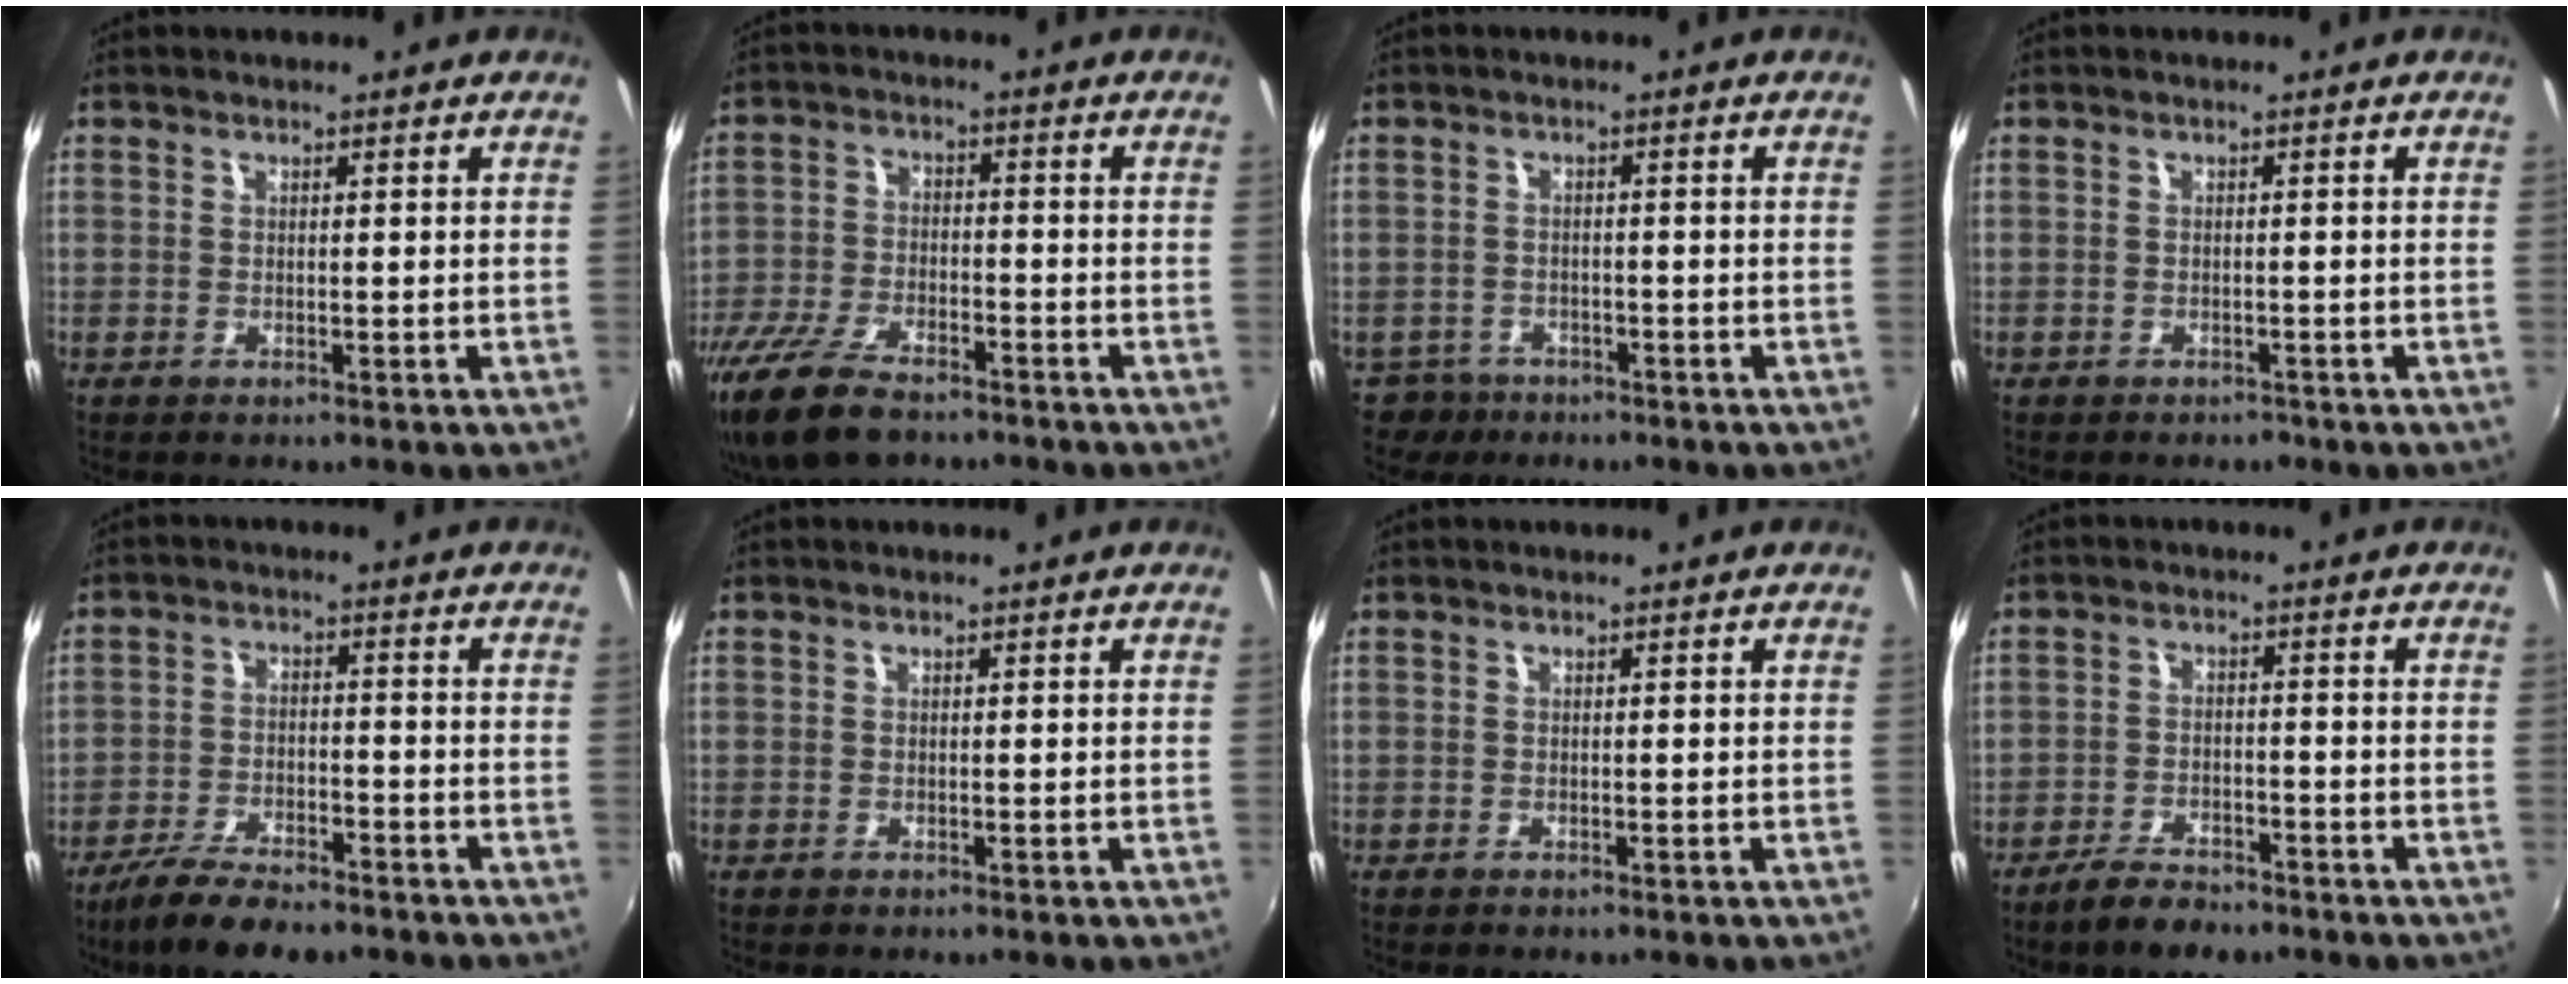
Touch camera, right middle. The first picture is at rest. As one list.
[{"total": 13.3, "force": [-10.0, 5.1, 7.2], "torque": [-0.173, -0.036, -0.189]}, {"total": 3.9, "force": [-2.8, 2.8, 0.2], "torque": [-0.019, 0.001, -0.050]}, {"total": 1.5, "force": [-1.2, 0.9, 0.3], "torque": [-0.009, -0.004, -0.015]}, {"total": 11.2, "force": [-8.9, 3.4, 6.0], "torque": [-0.136, -0.025, -0.155]}, {"total": 0.0}, {"total": 0.0}, {"total": 6.5, "force": [-5.3, 2.3, 3.1], "torque": [-0.083, -0.007, -0.091]}]